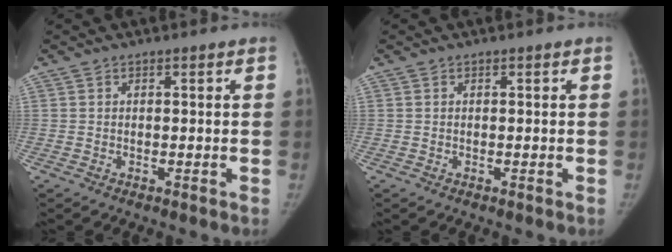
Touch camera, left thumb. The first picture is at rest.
{"total": 0.0}